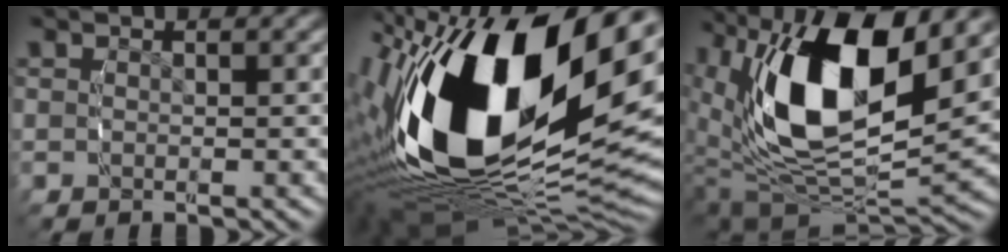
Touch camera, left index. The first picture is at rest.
{"total": 22.8, "force": [0.2, 12.0, 19.4], "torque": [-0.350, -0.011, 0.010]}
{"total": 15.2, "force": [1.7, 9.0, 12.2], "torque": [-0.260, -0.035, 0.041]}